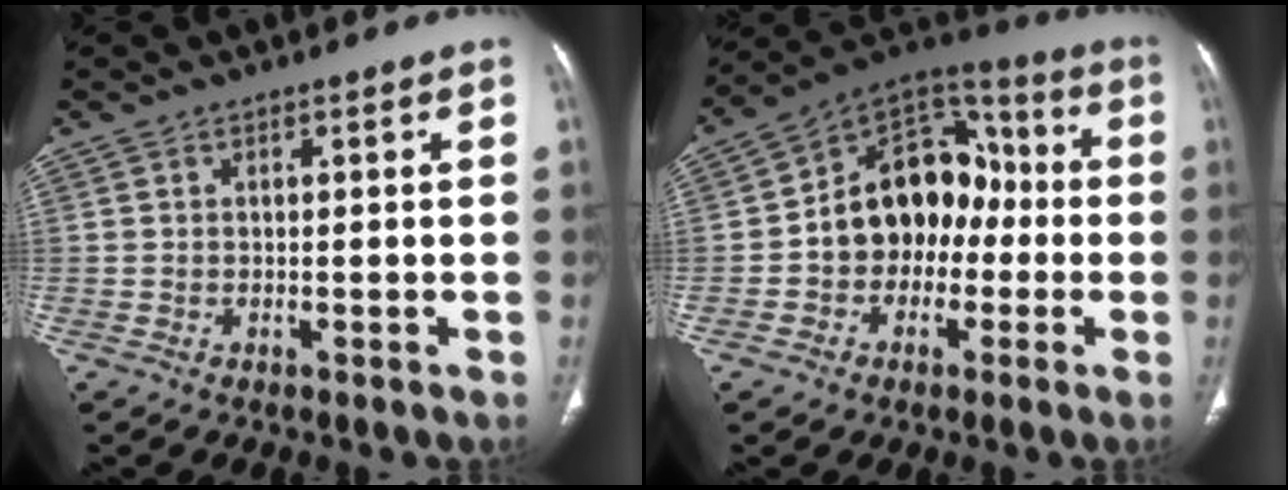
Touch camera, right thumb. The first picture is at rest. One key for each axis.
{"total": 16.1, "fx": -2.2, "fy": 12.3, "fz": 10.1, "tx": -0.107, "ty": 0.051, "tz": -0.046}